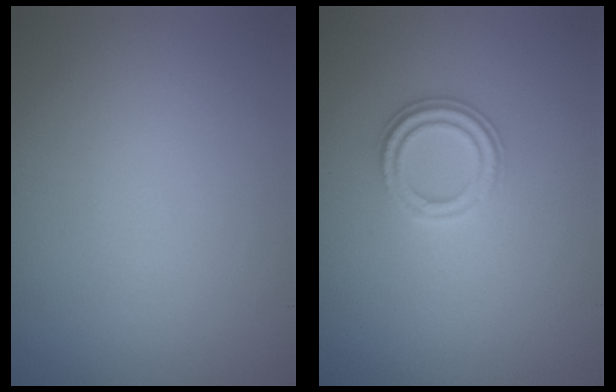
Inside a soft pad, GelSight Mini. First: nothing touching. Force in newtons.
{"total": 2.3, "press": 2.1, "slide": 1.0}